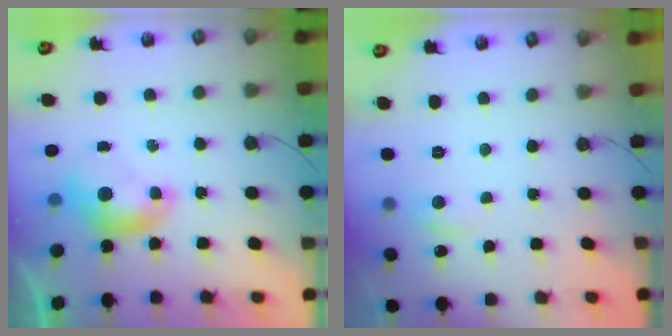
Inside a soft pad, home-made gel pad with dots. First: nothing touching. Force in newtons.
{"total": 1.0, "press": 0.8, "slide": 0.5}